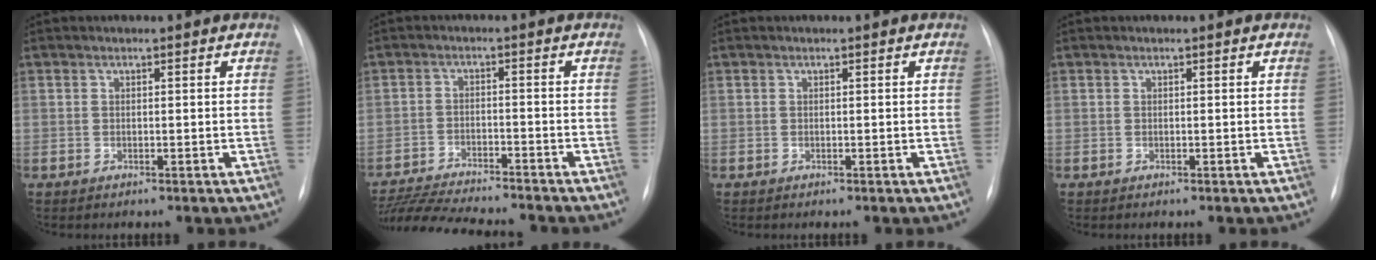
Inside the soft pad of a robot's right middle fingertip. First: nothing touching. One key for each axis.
{"total": 15.0, "fx": -13.7, "fy": 1.3, "fz": 6.0, "tx": -0.108, "ty": -0.016, "tz": -0.210}
{"total": 0.0}
{"total": 0.0}